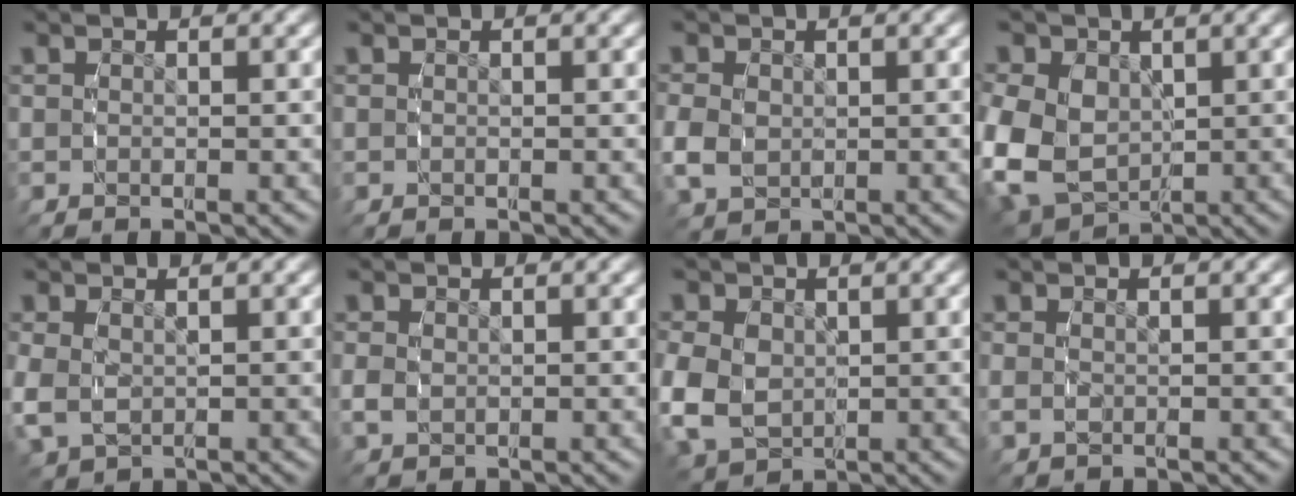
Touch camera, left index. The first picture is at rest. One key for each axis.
{"total": 0.0}
{"total": 3.6, "fx": -0.6, "fy": 3.2, "fz": 1.5, "tx": -0.049, "ty": -0.017, "tz": -0.001}
{"total": 8.9, "fx": -0.9, "fy": 7.6, "fz": 4.5, "tx": -0.137, "ty": -0.053, "tz": 0.003}
{"total": 3.0, "fx": -0.3, "fy": 2.4, "fz": 1.7, "tx": -0.061, "ty": -0.017, "tz": 0.009}
{"total": 2.0, "fx": -0.5, "fy": 1.8, "fz": 0.7, "tx": -0.026, "ty": -0.009, "tz": -0.004}
{"total": 6.7, "fx": -0.9, "fy": 5.8, "fz": 3.3, "tx": -0.104, "ty": -0.039, "tz": 0.002}
{"total": 1.7, "fx": -0.3, "fy": 1.3, "fz": 1.1, "tx": -0.033, "ty": -0.010, "tz": 0.001}